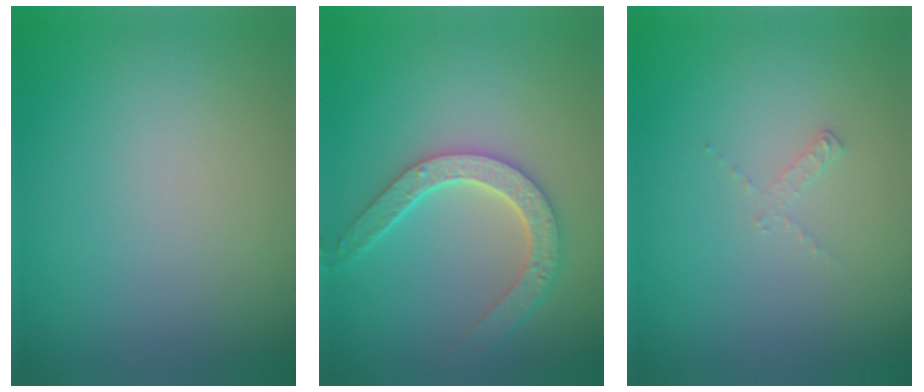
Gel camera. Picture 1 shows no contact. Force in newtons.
{"total": 5.0, "press": 4.1, "slide": 3.0}
{"total": 0.8, "press": 0.8, "slide": 0.1}